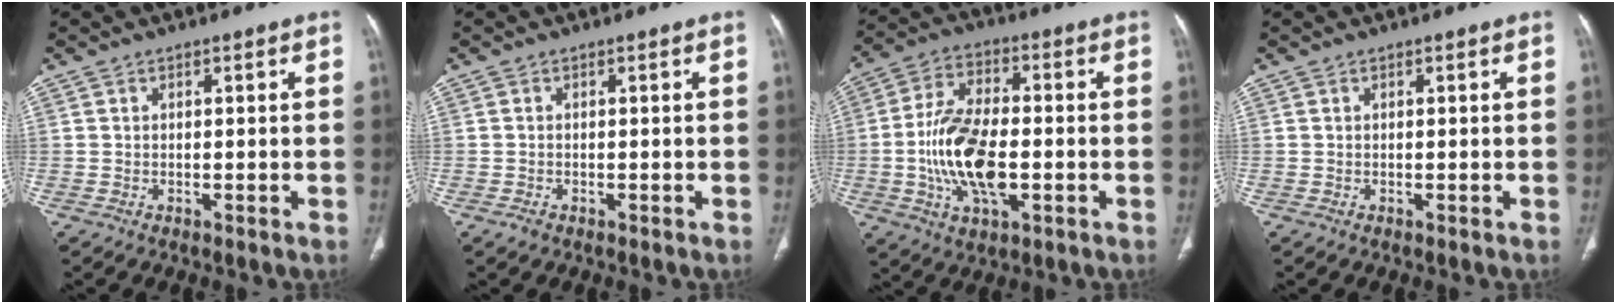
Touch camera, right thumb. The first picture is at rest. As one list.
[{"total": 1.0, "force": [-0.6, 0.7, 0.4], "torque": [-0.007, 0.001, -0.012]}, {"total": 15.4, "force": [-2.6, 7.6, 13.2], "torque": [-0.255, 0.011, -0.047]}, {"total": 0.0}]